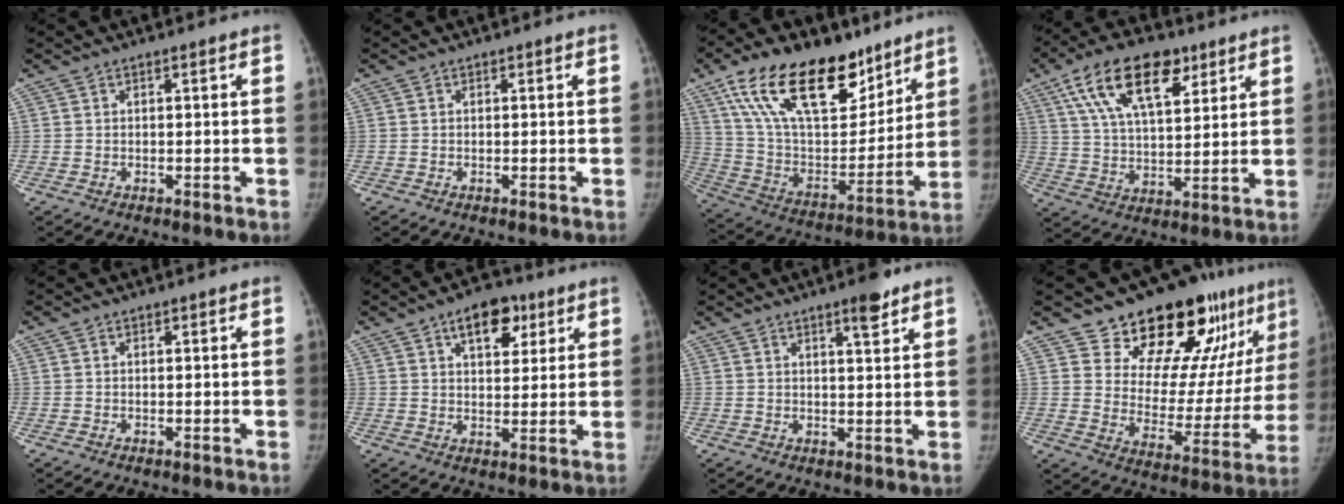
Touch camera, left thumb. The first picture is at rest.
{"total": 0.0}
{"total": 27.9, "force": [17.1, 13.9, 17.1], "torque": [-0.254, -0.034, 0.299]}
{"total": 17.3, "force": [9.0, 8.4, 12.2], "torque": [-0.183, -0.017, 0.159]}
{"total": 0.0}
{"total": 9.0, "force": [4.6, 5.1, 5.7], "torque": [-0.049, -0.015, 0.063]}
{"total": 4.4, "force": [3.0, 1.0, 3.1], "torque": [-0.039, -0.018, 0.042]}
{"total": 21.4, "force": [15.2, 9.8, 11.3], "torque": [-0.094, -0.100, 0.216]}